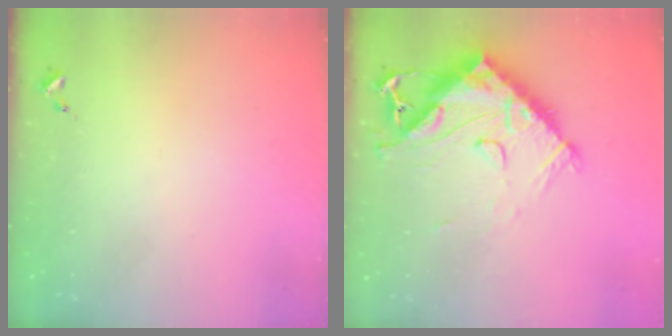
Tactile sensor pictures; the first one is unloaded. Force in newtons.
{"total": 18.8, "press": 18.7, "slide": 1.7}